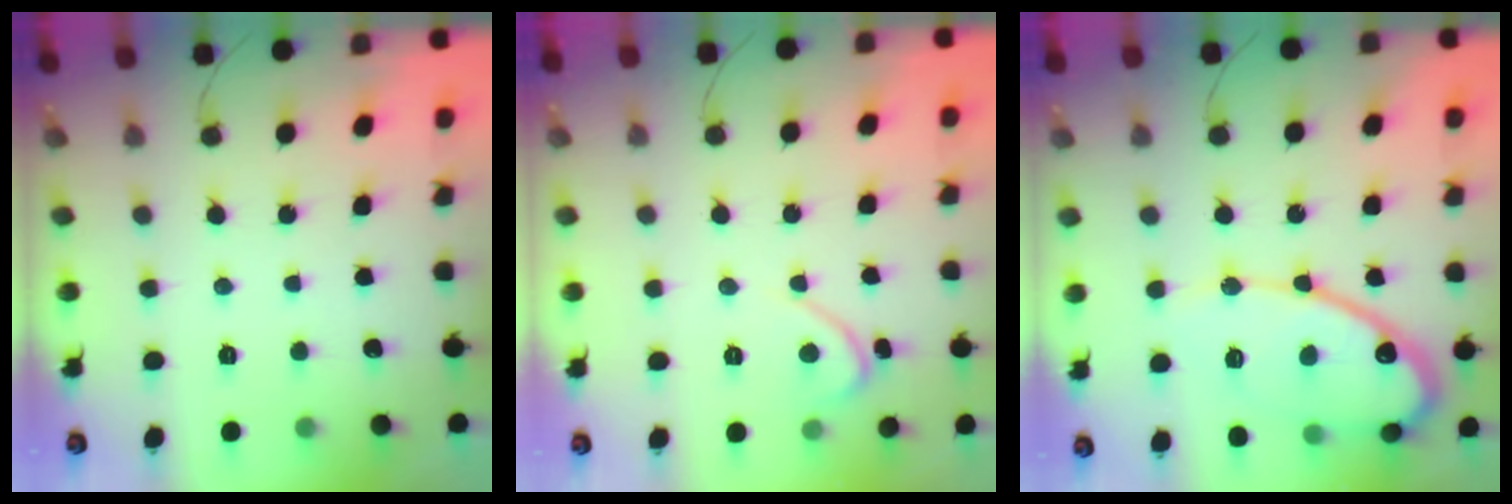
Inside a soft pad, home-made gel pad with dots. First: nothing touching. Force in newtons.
{"total": 2.3, "press": 2.3, "slide": 0.1}
{"total": 15.4, "press": 15.3, "slide": 1.2}